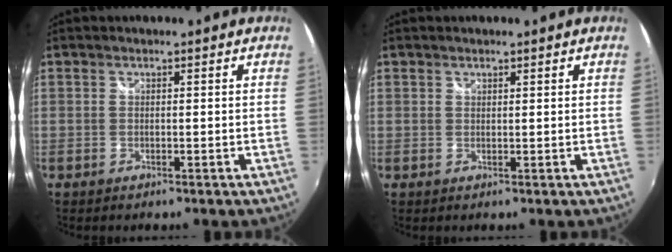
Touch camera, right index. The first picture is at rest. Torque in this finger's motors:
{"motor_torque": [-1.16, -0.69, -0.82, -0.21]}